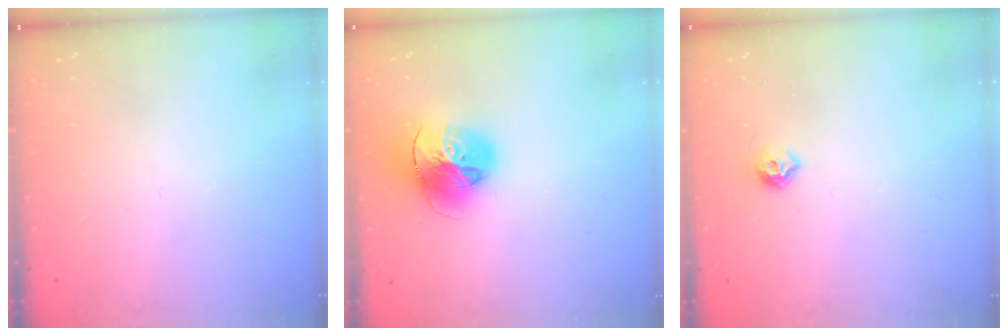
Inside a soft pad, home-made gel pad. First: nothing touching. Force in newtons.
{"total": 17.1, "press": 17.0, "slide": 1.9}
{"total": 6.1, "press": 6.0, "slide": 0.9}